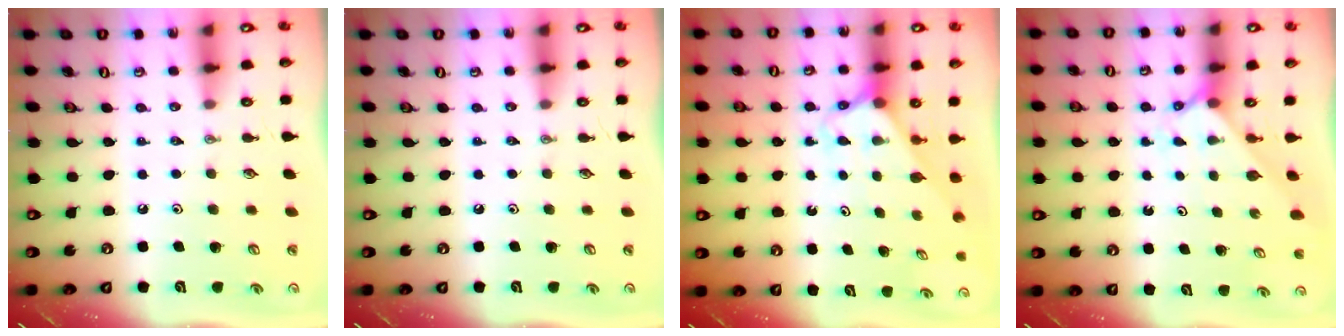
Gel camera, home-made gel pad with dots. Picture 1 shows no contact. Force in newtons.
{"total": 0.0}
{"total": 2.5, "press": 2.5, "slide": 0.2}
{"total": 3.5, "press": 3.5, "slide": 0.5}